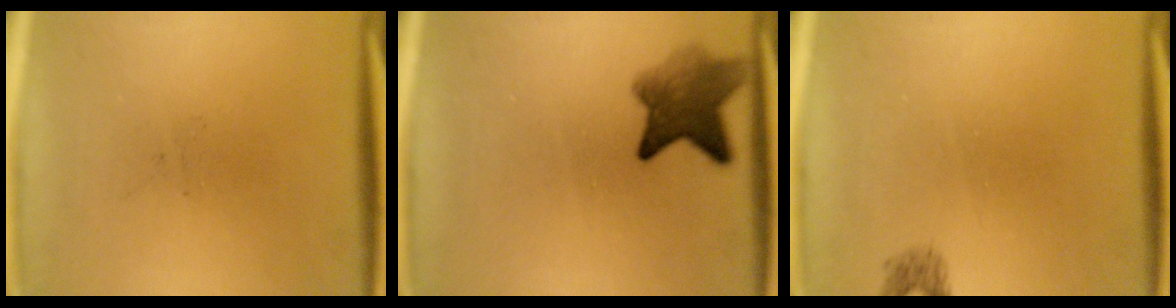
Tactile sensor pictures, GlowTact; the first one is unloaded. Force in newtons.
{"total": 6.2}
{"total": 1.0}